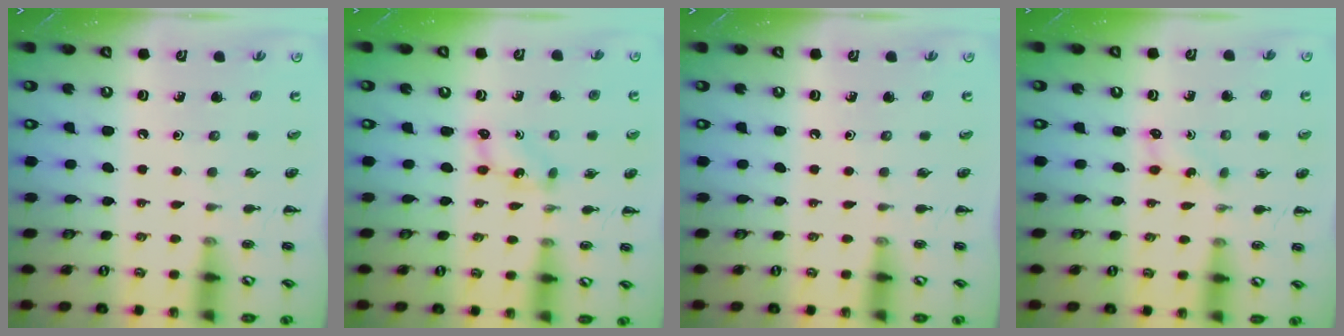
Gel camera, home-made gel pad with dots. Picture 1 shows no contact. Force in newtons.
{"total": 1.8, "press": 1.8, "slide": 0.3}
{"total": 0.0}
{"total": 2.8, "press": 2.6, "slide": 1.0}